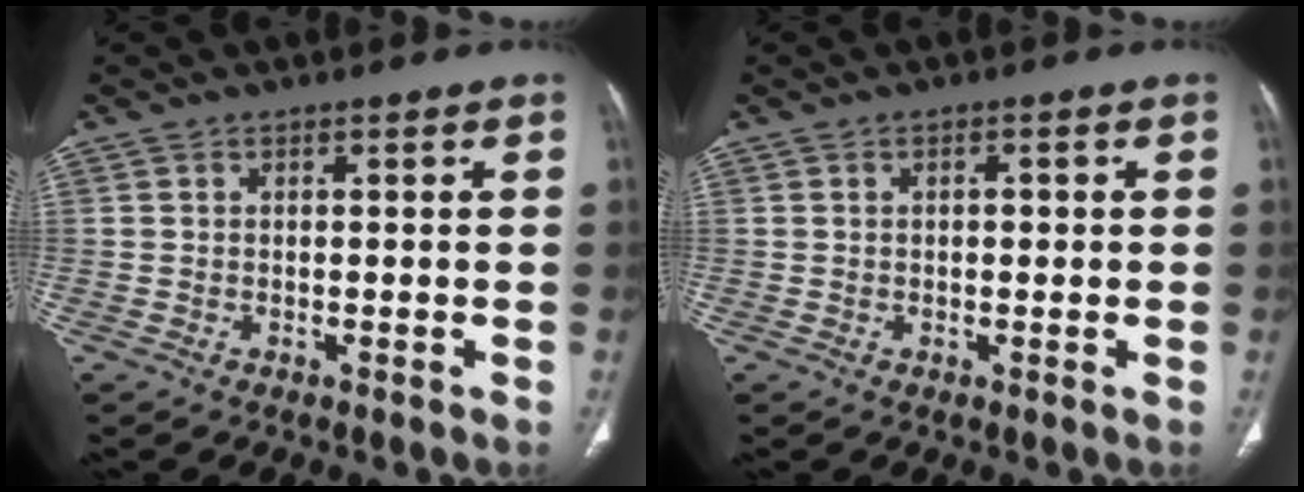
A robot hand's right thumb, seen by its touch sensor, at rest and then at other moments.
{"total": 1.5, "force": [0.2, 0.8, 1.3], "torque": [-0.021, 0.005, 0.004]}